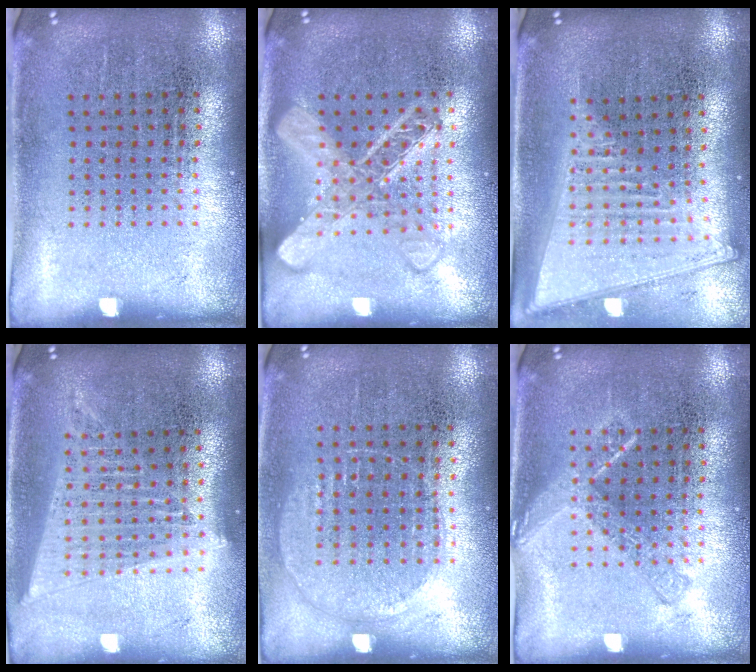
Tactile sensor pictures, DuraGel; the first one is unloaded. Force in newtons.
{"total": 2.4, "press": 2.4, "slide": 0.4}
{"total": 2.0, "press": 1.7, "slide": 1.0}
{"total": 1.7, "press": 1.5, "slide": 0.8}
{"total": 1.0, "press": 0.9, "slide": 0.4}
{"total": 2.1, "press": 2.0, "slide": 0.2}